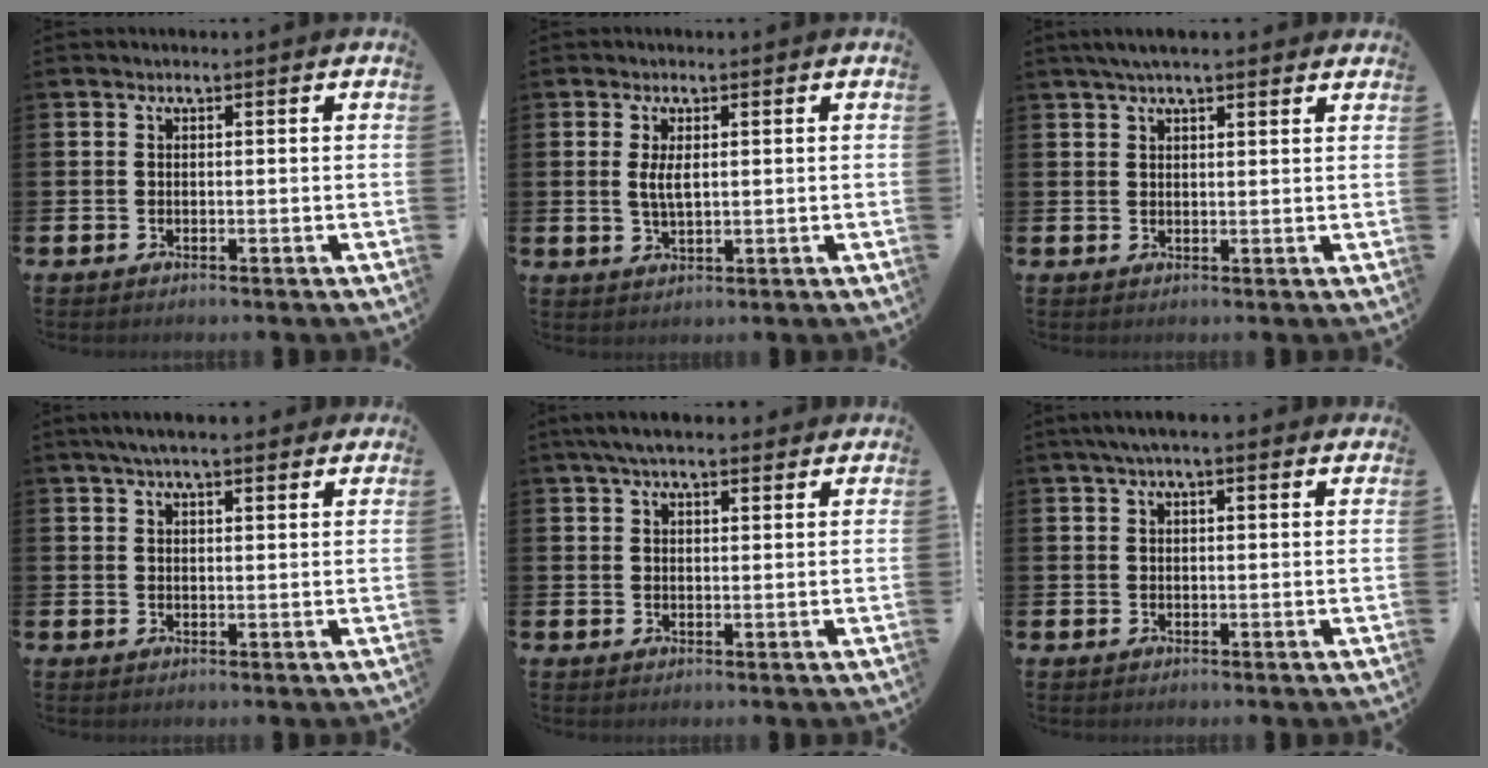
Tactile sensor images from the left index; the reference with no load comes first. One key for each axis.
{"total": 2.8, "fx": 0.7, "fy": 1.0, "fz": 2.6, "tx": -0.047, "ty": 0.002, "tz": 0.009}
{"total": 3.7, "fx": 3.1, "fy": 0.8, "fz": 1.9, "tx": -0.043, "ty": 0.000, "tz": 0.057}
{"total": 4.5, "fx": 3.9, "fy": 0.7, "fz": 2.0, "tx": -0.047, "ty": -0.005, "tz": 0.071}
{"total": 4.5, "fx": 4.0, "fy": 1.1, "fz": 1.9, "tx": -0.046, "ty": -0.005, "tz": 0.073}
{"total": 3.4, "fx": 2.7, "fy": 0.6, "fz": 2.0, "tx": -0.035, "ty": -0.001, "tz": 0.046}